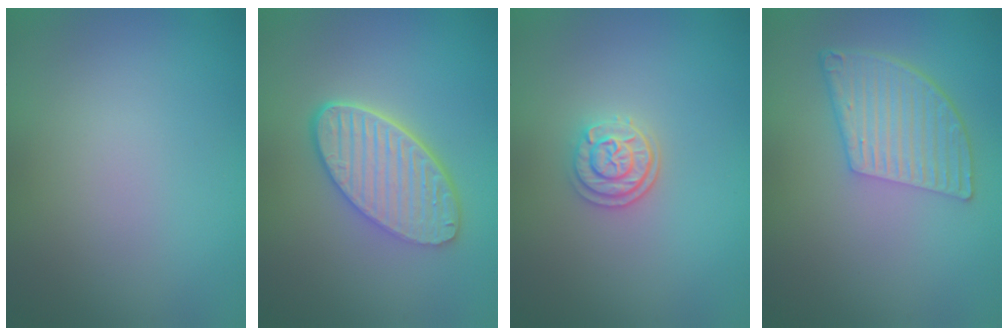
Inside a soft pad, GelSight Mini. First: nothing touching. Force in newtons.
{"total": 5.5, "press": 4.4, "slide": 3.3}
{"total": 2.4, "press": 2.1, "slide": 1.1}
{"total": 5.3, "press": 3.9, "slide": 3.7}